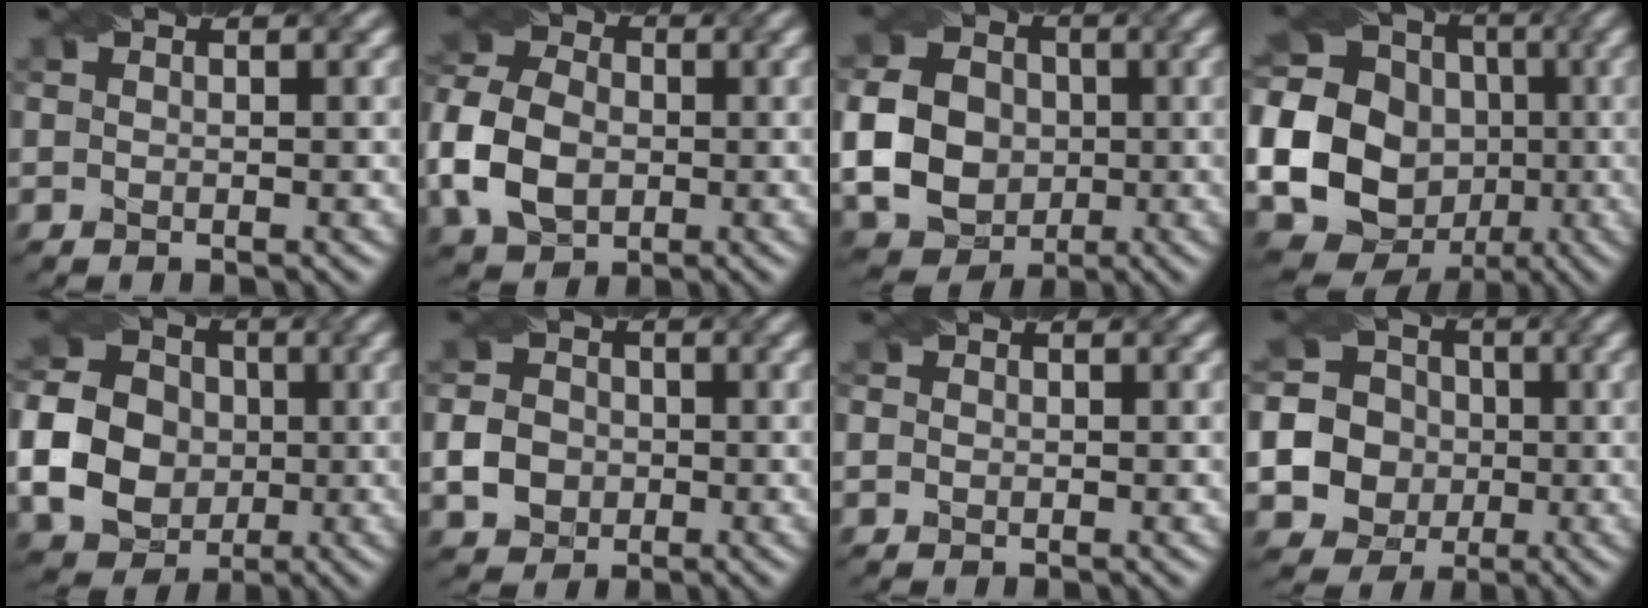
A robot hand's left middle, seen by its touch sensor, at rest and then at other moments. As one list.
[{"total": 8.1, "force": [-1.9, 6.0, 5.0], "torque": [-0.123, 0.000, -0.050]}, {"total": 10.2, "force": [-0.9, 8.8, 5.2], "torque": [-0.111, -0.013, -0.028]}, {"total": 25.6, "force": [-3.7, 23.8, 8.6], "torque": [-0.188, 0.004, -0.113]}, {"total": 10.5, "force": [-1.2, 9.4, 4.6], "torque": [-0.109, -0.015, -0.032]}, {"total": 3.4, "force": [-0.9, 3.0, 1.4], "torque": [-0.026, 0.003, -0.020]}, {"total": 0.6, "force": [0.1, 0.6, 0.2], "torque": [0.002, 0.001, -0.006]}, {"total": 12.4, "force": [-1.8, 11.8, 3.5], "torque": [-0.115, 0.005, -0.045]}]